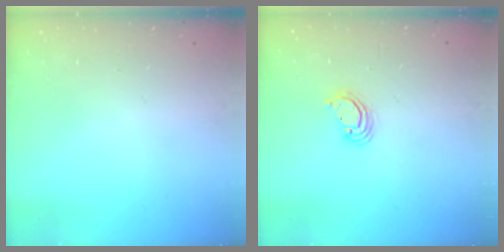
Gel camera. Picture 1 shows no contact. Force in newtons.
{"total": 3.6, "press": 3.6, "slide": 0.2}